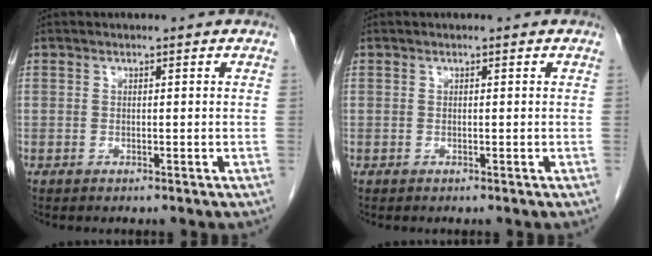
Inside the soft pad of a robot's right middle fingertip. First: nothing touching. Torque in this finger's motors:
{"motor_torque": [0.00, 0.00, -0.02, -0.01]}